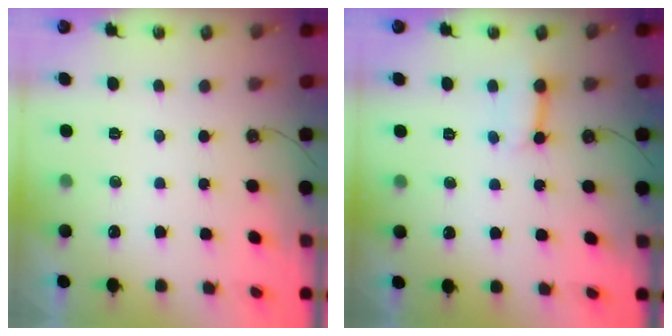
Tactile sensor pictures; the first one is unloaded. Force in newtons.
{"total": 5.1, "press": 5.1, "slide": 0.6}